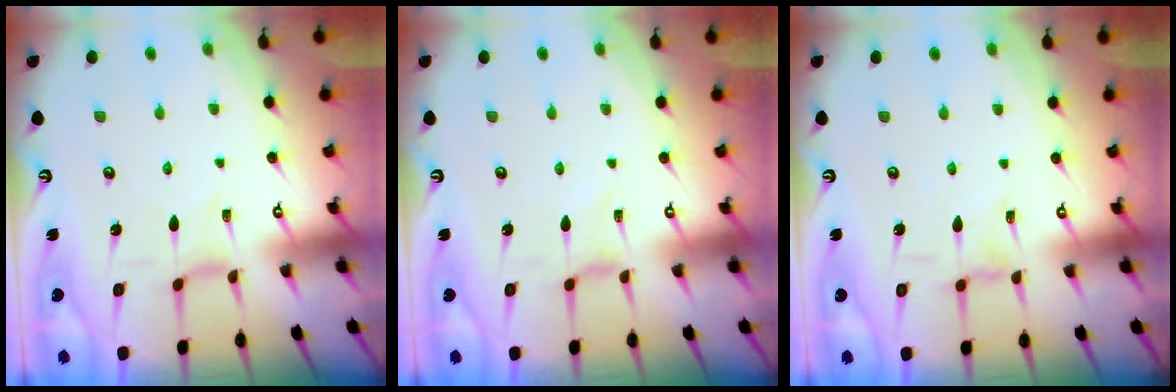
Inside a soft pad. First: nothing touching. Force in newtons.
{"total": 0.0}
{"total": 2.2, "press": 2.2, "slide": 0.4}